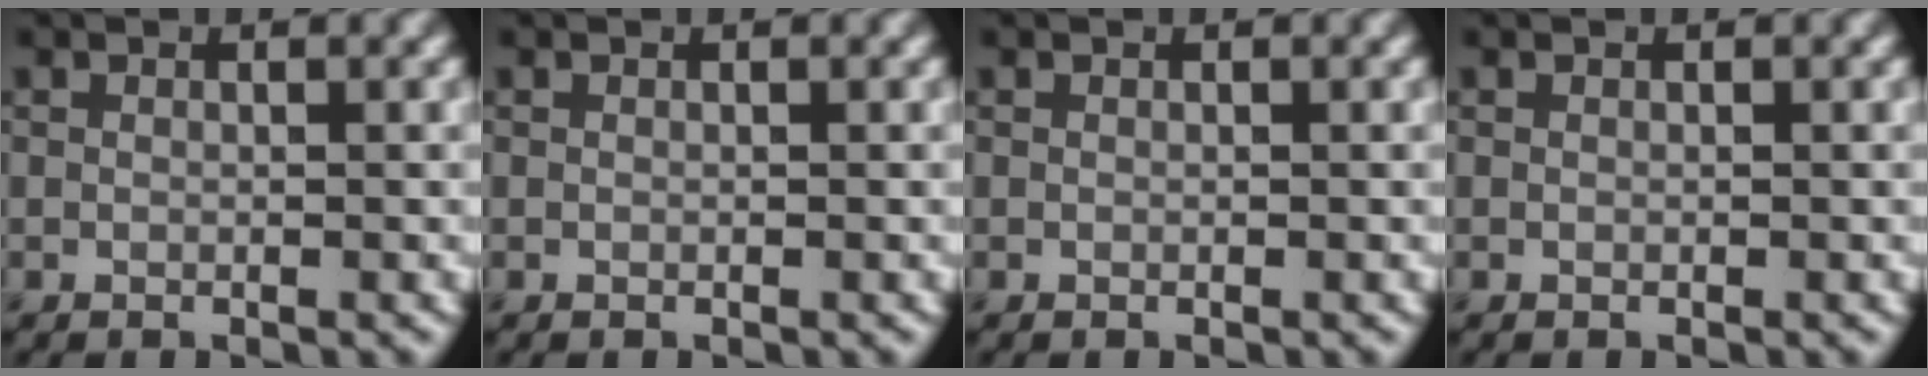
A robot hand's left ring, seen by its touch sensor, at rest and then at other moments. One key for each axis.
{"total": 0.0}
{"total": 0.0}
{"total": 0.0}